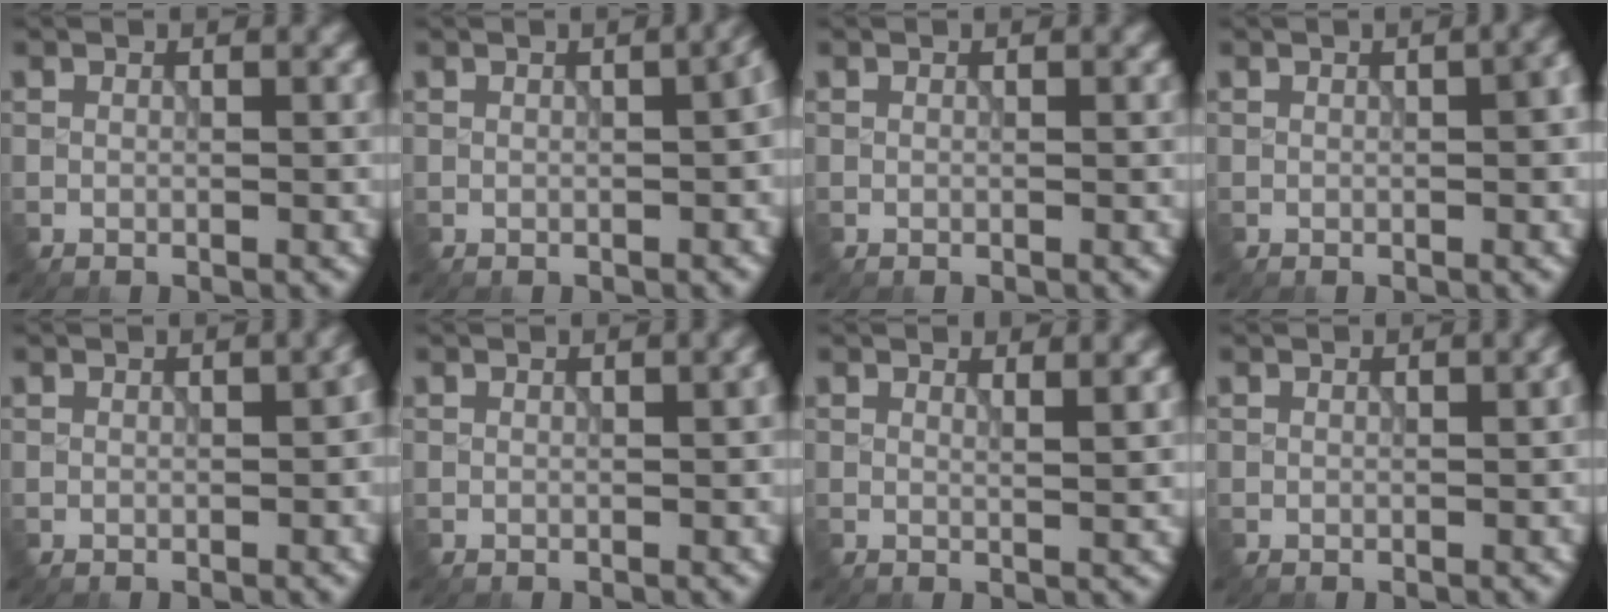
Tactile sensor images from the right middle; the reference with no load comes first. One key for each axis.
{"total": 3.3, "fx": -0.2, "fy": 1.3, "fz": 3.0, "tx": -0.028, "ty": -0.006, "tz": 0.009}
{"total": 0.0}
{"total": 3.0, "fx": 0.0, "fy": 1.1, "fz": 2.7, "tx": -0.026, "ty": 0.002, "tz": 0.010}
{"total": 1.8, "fx": -0.1, "fy": 0.8, "fz": 1.6, "tx": -0.016, "ty": 0.000, "tz": 0.005}
{"total": 1.1, "fx": 0.0, "fy": 0.4, "fz": 1.0, "tx": -0.008, "ty": -0.001, "tz": 0.006}
{"total": 1.8, "fx": 1.5, "fy": 0.4, "fz": 0.9, "tx": -0.001, "ty": -0.001, "tz": 0.012}
{"total": 1.1, "fx": 0.0, "fy": 0.5, "fz": 1.0, "tx": -0.009, "ty": -0.002, "tz": 0.005}